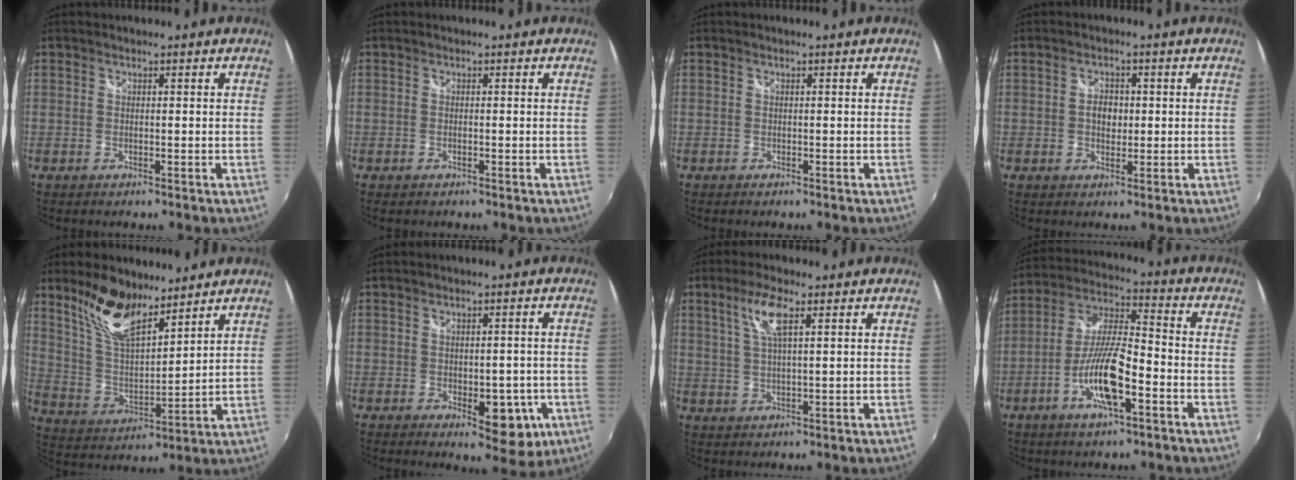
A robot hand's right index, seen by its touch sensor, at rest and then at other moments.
{"total": 0.5, "force": [-0.3, 0.2, 0.4], "torque": [-0.009, -0.001, -0.006]}
{"total": 0.5, "force": [-0.3, 0.4, 0.0], "torque": [-0.001, 0.000, -0.007]}
{"total": 3.2, "force": [0.1, 2.4, 2.0], "torque": [-0.031, 0.004, -0.001]}
{"total": 12.9, "force": [9.5, 4.6, 7.4], "torque": [-0.146, 0.007, 0.190]}
{"total": 8.7, "force": [-3.4, 4.7, 6.6], "torque": [-0.087, -0.012, -0.035]}
{"total": 5.8, "force": [2.5, 1.0, 5.1], "torque": [-0.101, 0.003, 0.050]}
{"total": 12.7, "force": [-5.4, 3.1, 11.1], "torque": [-0.230, -0.002, -0.104]}